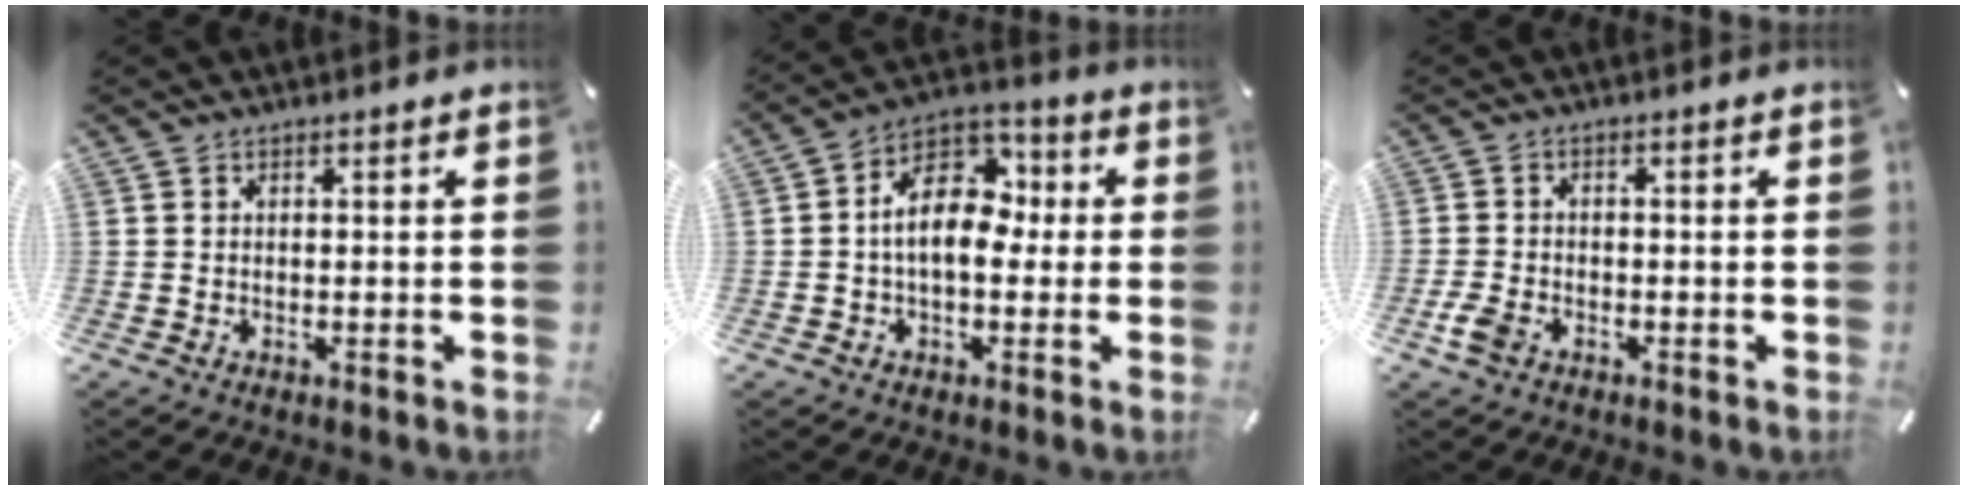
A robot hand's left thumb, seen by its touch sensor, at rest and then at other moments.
{"total": 11.7, "force": [0.1, 7.9, 8.7], "torque": [-0.155, 0.001, -0.001]}
{"total": 4.0, "force": [-2.0, 2.4, 2.5], "torque": [-0.066, 0.001, -0.043]}